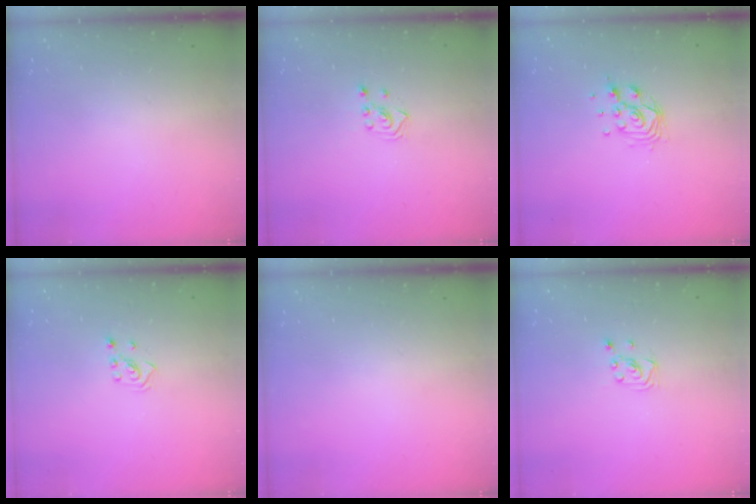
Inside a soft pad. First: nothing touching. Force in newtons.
{"total": 2.6, "press": 2.4, "slide": 0.9}
{"total": 9.4, "press": 9.2, "slide": 1.9}
{"total": 2.1, "press": 1.9, "slide": 0.8}
{"total": 0.0}
{"total": 2.0, "press": 2.0, "slide": 0.1}